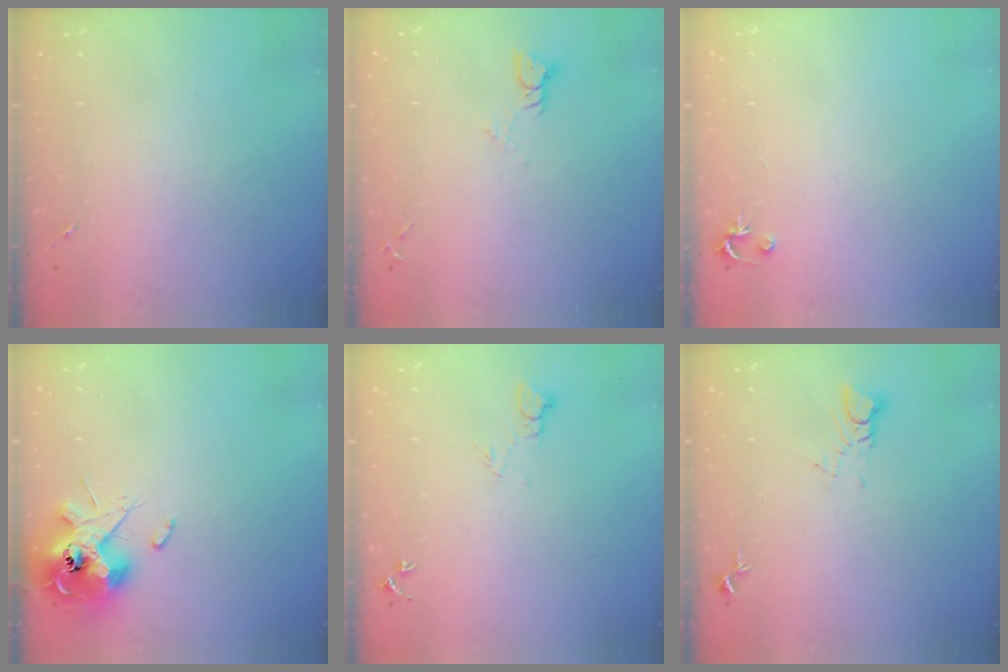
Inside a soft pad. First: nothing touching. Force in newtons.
{"total": 3.8, "press": 3.8, "slide": 0.4}
{"total": 2.5, "press": 2.5, "slide": 0.2}
{"total": 13.1, "press": 13.0, "slide": 1.6}
{"total": 5.6, "press": 5.6, "slide": 0.6}
{"total": 3.8, "press": 3.8, "slide": 0.3}